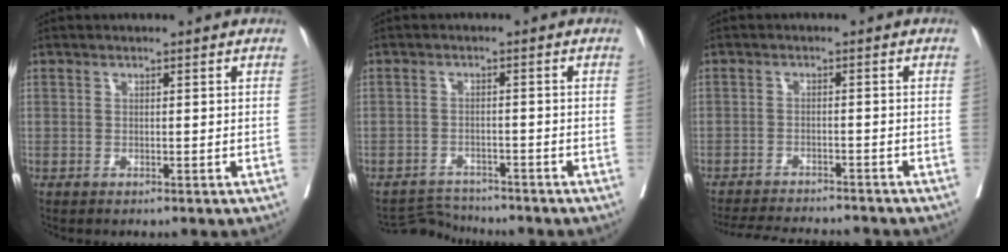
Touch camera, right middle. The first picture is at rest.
{"total": 3.9, "force": [-3.6, -0.4, -1.3], "torque": [0.020, -0.006, -0.062]}
{"total": 11.1, "force": [-10.5, 1.2, 3.3], "torque": [-0.055, -0.008, -0.147]}